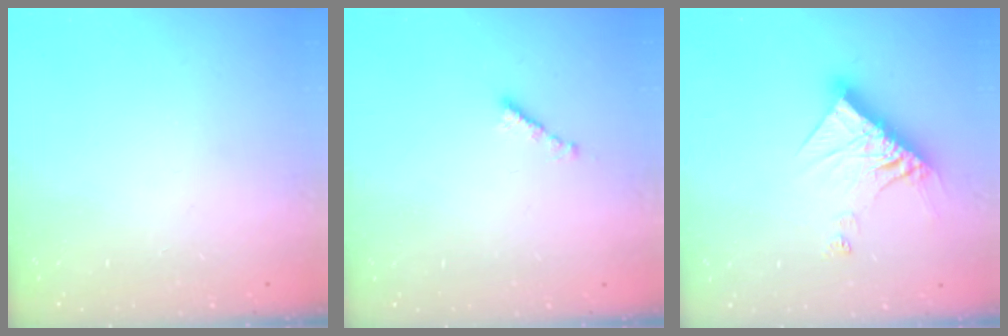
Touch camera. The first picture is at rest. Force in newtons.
{"total": 2.1, "press": 2.1, "slide": 0.3}
{"total": 13.5, "press": 13.5, "slide": 1.1}